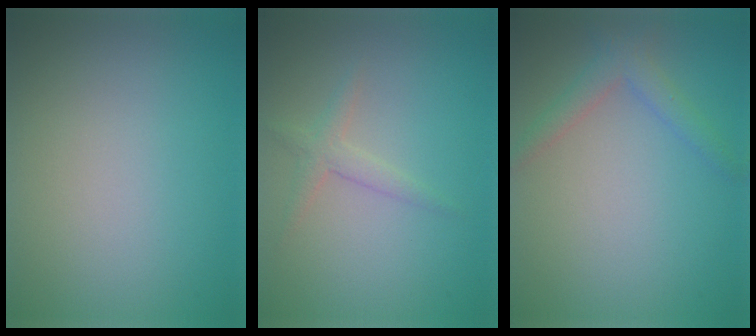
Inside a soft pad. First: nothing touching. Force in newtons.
{"total": 1.7, "press": 1.7, "slide": 0.1}
{"total": 2.2, "press": 2.2, "slide": 0.1}